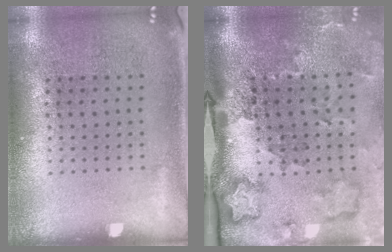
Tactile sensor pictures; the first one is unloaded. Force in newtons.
{"total": 3.5, "press": 2.2, "slide": 2.7}